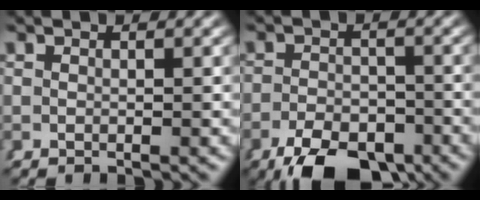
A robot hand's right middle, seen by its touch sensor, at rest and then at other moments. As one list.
[{"total": 6.0, "force": [-4.6, 2.2, 3.1], "torque": [-0.029, -0.012, -0.072]}]